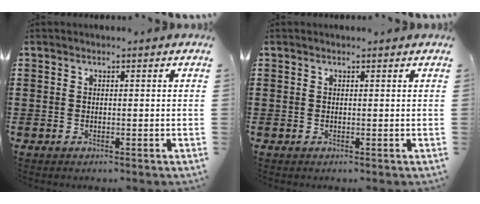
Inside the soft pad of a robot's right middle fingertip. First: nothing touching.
{"total": 0.0}